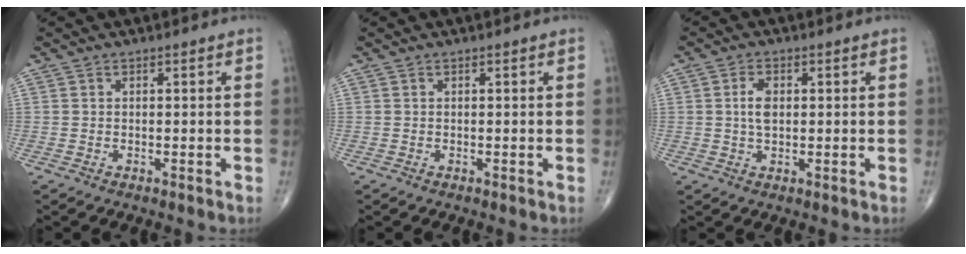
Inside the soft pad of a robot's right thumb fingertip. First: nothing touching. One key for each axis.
{"total": 0.0}
{"total": 3.9, "fx": 0.5, "fy": 2.2, "fz": 3.2, "tx": -0.060, "ty": 0.000, "tz": 0.008}